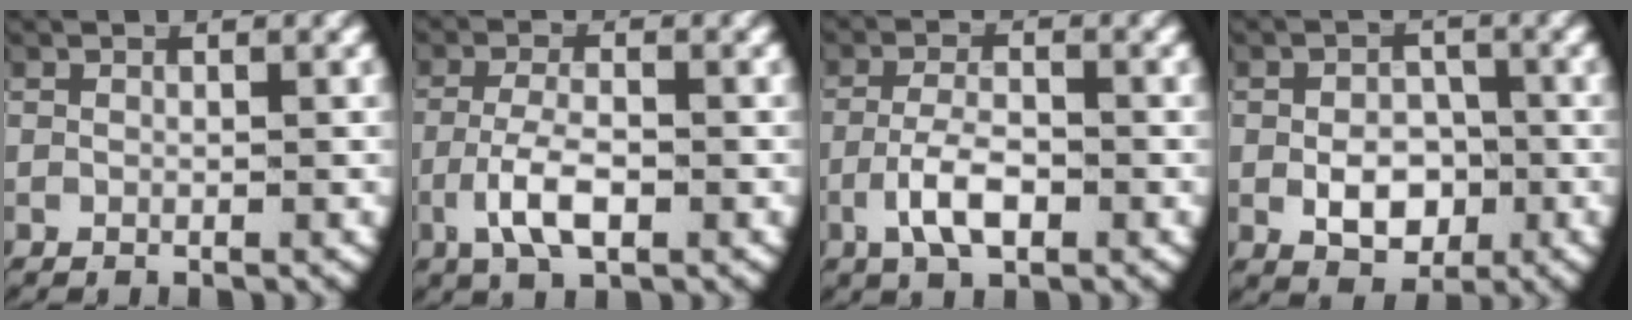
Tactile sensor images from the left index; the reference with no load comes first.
{"total": 4.0, "force": [-1.5, 1.6, 3.3], "torque": [-0.073, -0.014, -0.021]}
{"total": 4.0, "force": [-1.8, 1.7, 3.1], "torque": [-0.063, -0.011, -0.027]}
{"total": 4.3, "force": [-1.1, 3.2, 2.6], "torque": [-0.039, -0.021, -0.009]}